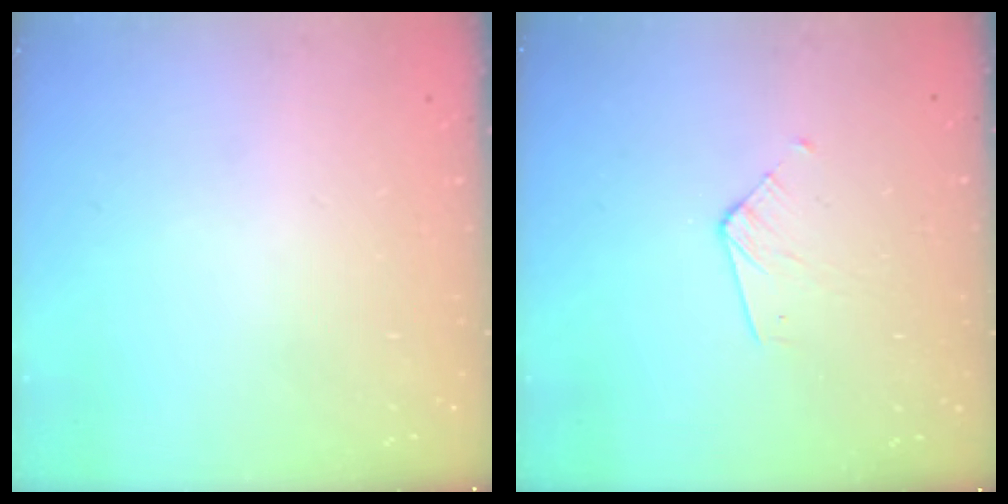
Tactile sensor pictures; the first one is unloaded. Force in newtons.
{"total": 3.6, "press": 3.5, "slide": 0.3}